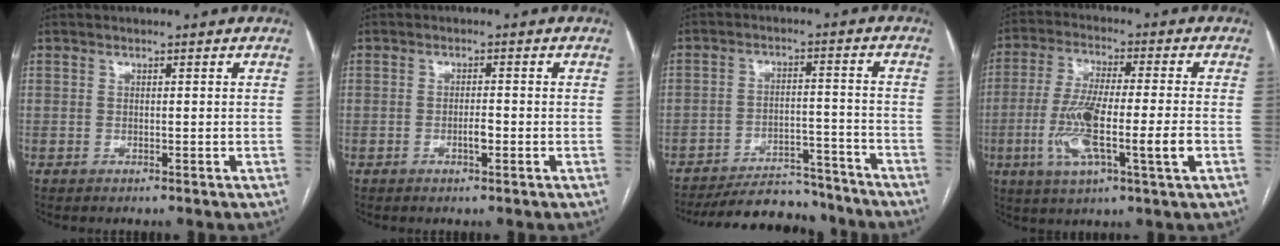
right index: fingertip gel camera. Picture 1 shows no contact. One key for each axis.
{"total": 1.9, "fx": -0.7, "fy": 0.4, "fz": 1.7, "tx": -0.031, "ty": 0.001, "tz": -0.011}
{"total": 14.3, "fx": -13.3, "fy": 3.9, "fz": 3.6, "tx": -0.050, "ty": 0.011, "tz": -0.188}
{"total": 13.0, "fx": -3.2, "fy": 1.2, "fz": 12.6, "tx": -0.242, "ty": -0.007, "tz": -0.058}